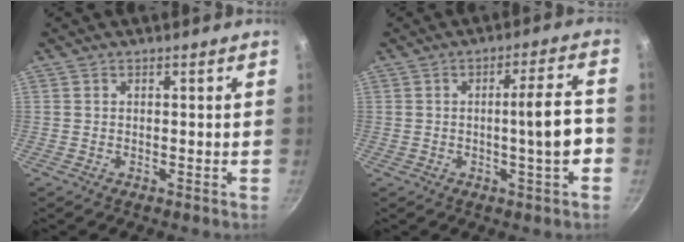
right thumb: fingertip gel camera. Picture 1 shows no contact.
{"total": 8.1, "force": [-1.7, 0.8, 7.9], "torque": [-0.112, 0.020, -0.021]}